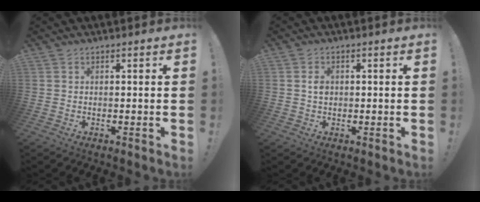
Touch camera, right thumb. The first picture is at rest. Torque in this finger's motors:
{"motor_torque": [0.00, -0.42, -0.33, -0.22, -0.01]}